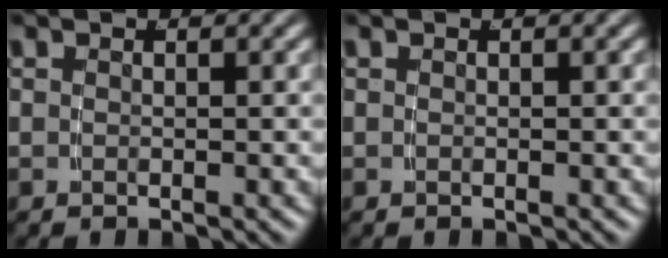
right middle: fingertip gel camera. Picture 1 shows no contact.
{"total": 0.0}